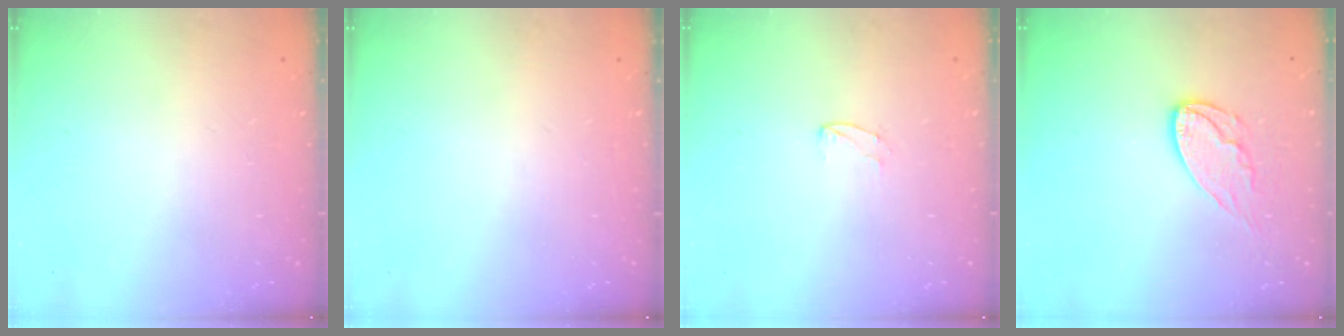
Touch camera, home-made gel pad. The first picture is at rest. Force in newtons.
{"total": 0.0}
{"total": 3.7, "press": 3.7, "slide": 0.3}
{"total": 9.8, "press": 9.7, "slide": 0.8}